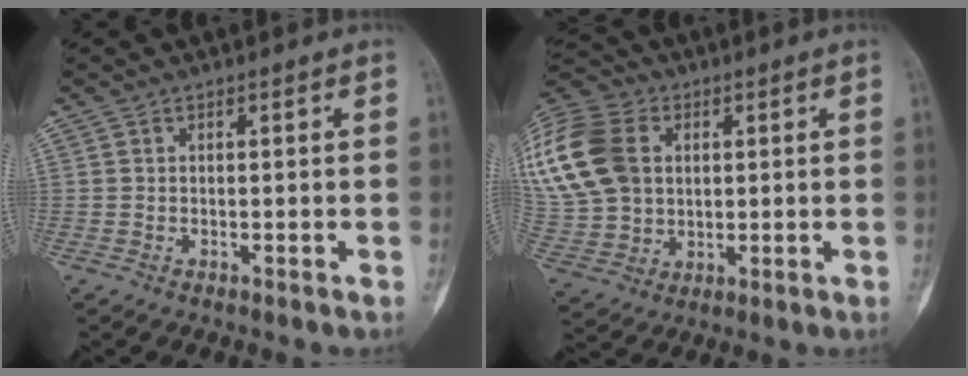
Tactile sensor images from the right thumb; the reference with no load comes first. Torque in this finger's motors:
{"motor_torque": [-1.10, 1.85, 1.41, 0.10, 0.14]}